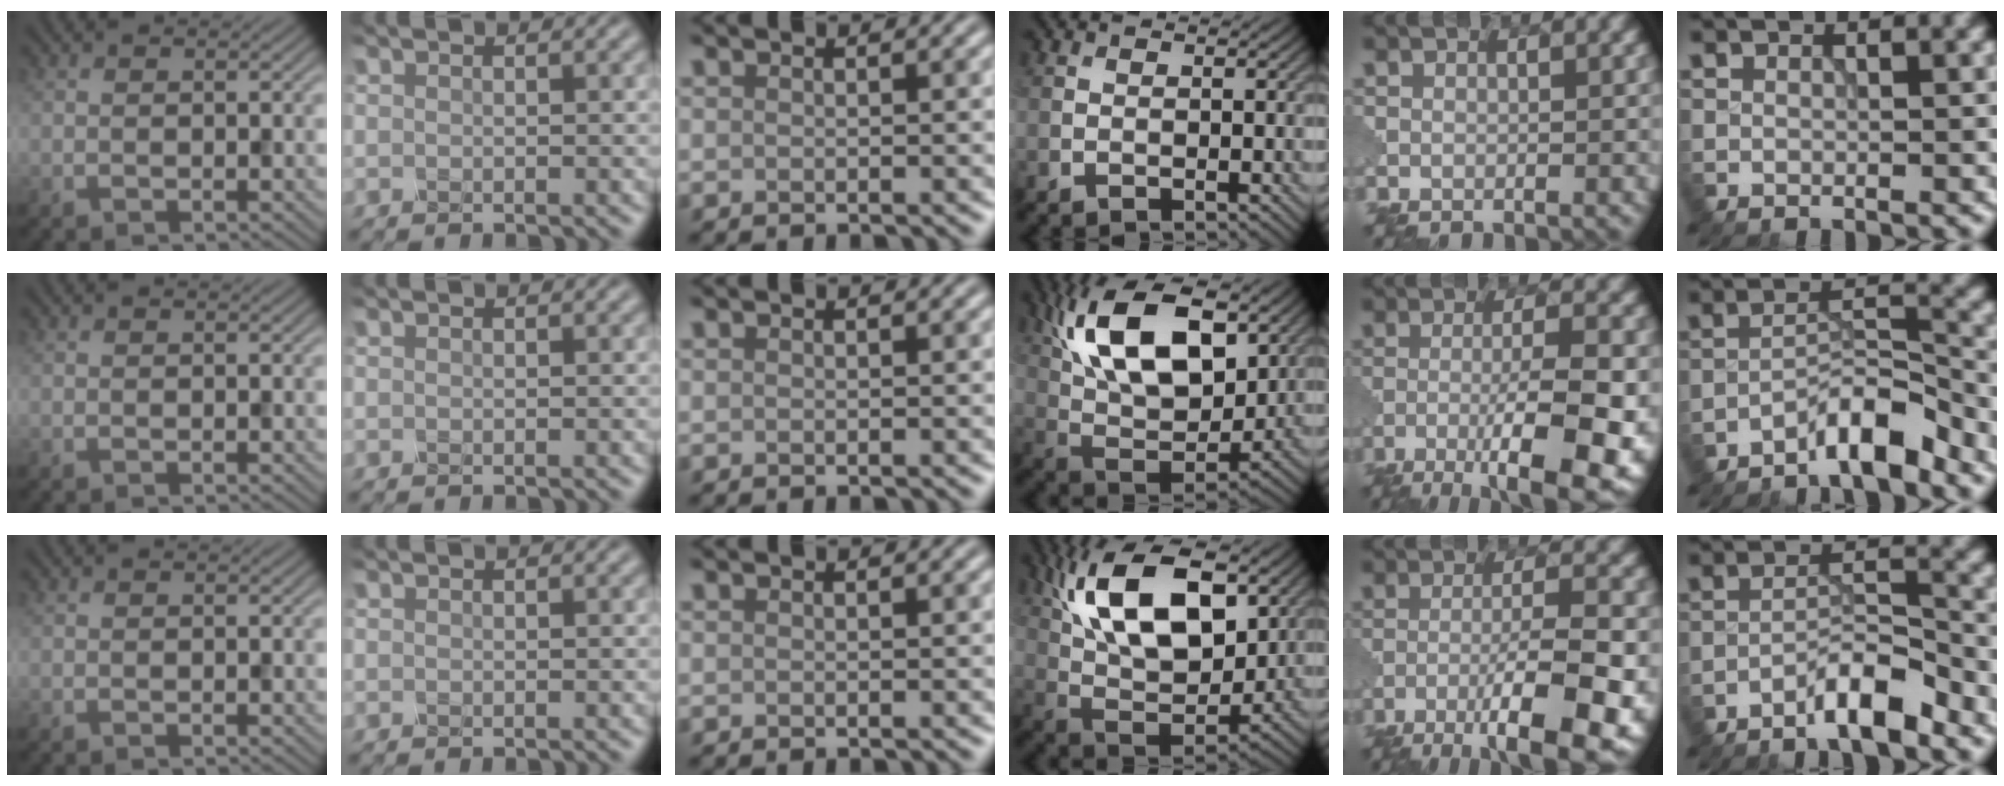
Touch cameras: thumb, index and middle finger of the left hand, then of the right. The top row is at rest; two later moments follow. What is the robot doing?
{"motion": "disassemble", "object": "glue stick"}